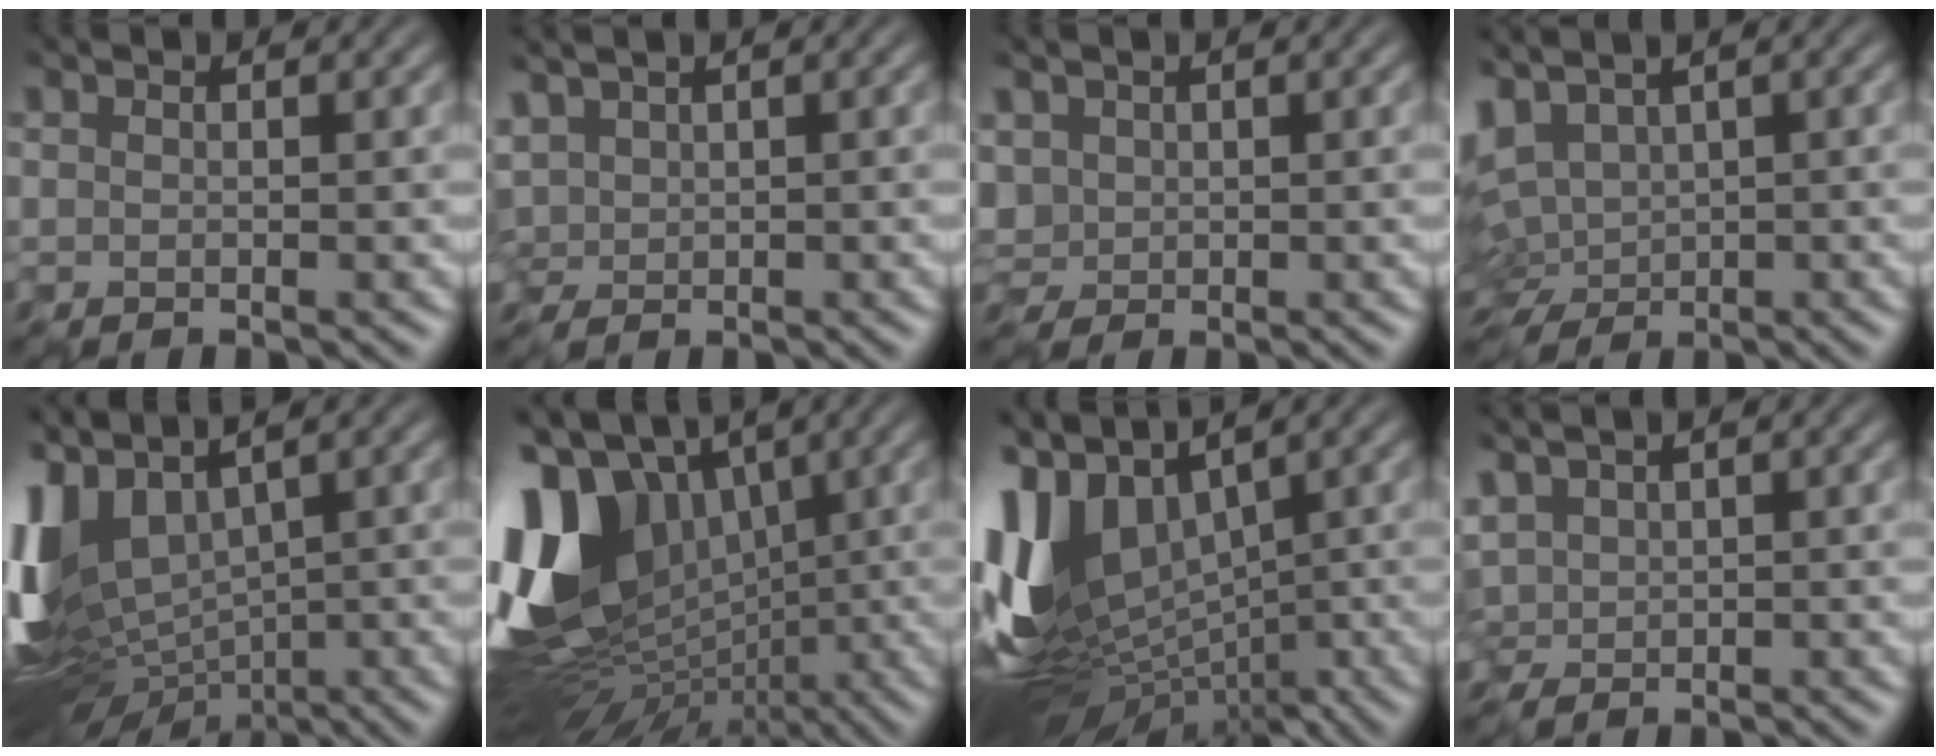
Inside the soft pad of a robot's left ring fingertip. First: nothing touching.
{"total": 1.6, "force": [0.5, 1.2, 0.8], "torque": [-0.024, 0.004, 0.014]}
{"total": 2.2, "force": [0.6, 2.0, 0.8], "torque": [-0.037, 0.009, 0.015]}
{"total": 5.3, "force": [0.3, 3.5, 4.0], "torque": [-0.093, -0.002, 0.011]}
{"total": 9.8, "force": [-0.7, 5.7, 7.9], "torque": [-0.193, -0.003, 0.005]}
{"total": 17.9, "force": [-0.1, 12.2, 13.2], "torque": [-0.238, 0.004, 0.018]}
{"total": 11.4, "force": [0.2, 6.9, 9.0], "torque": [-0.200, 0.007, 0.001]}
{"total": 1.9, "force": [0.6, 1.3, 1.2], "torque": [-0.031, 0.006, 0.016]}